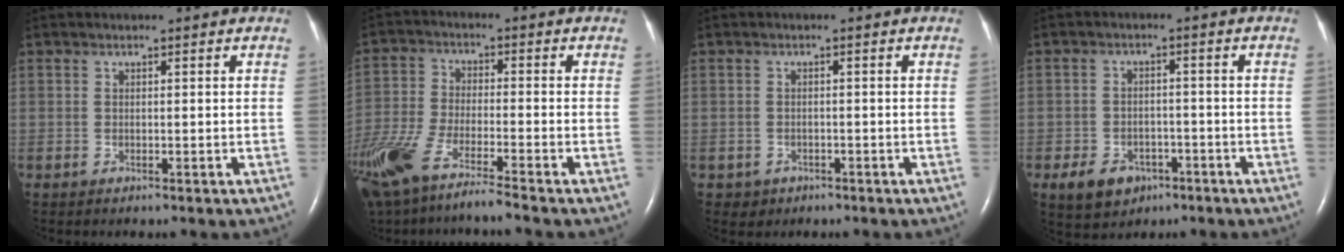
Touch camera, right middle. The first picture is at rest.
{"total": 12.3, "force": [-9.3, 1.7, 8.0], "torque": [-0.173, -0.026, -0.177]}
{"total": 1.7, "force": [-0.9, 1.5, -0.1], "torque": [0.003, 0.008, -0.009]}
{"total": 6.4, "force": [-3.4, 4.8, 2.7], "torque": [-0.045, 0.006, -0.044]}